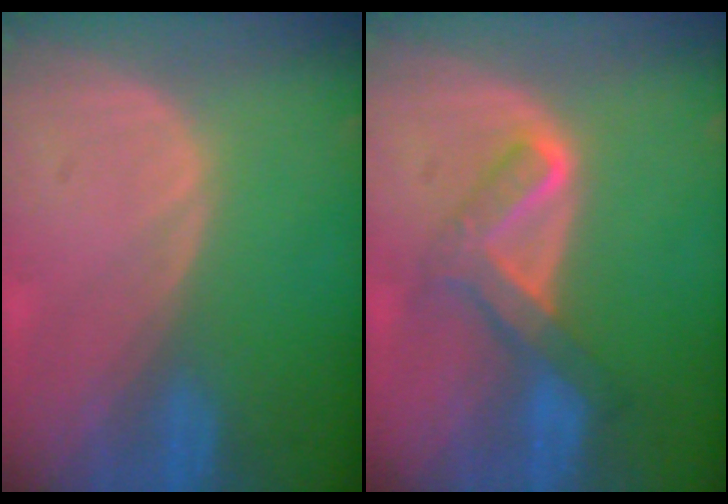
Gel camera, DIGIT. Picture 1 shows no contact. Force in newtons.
{"total": 5.7, "press": 5.6, "slide": 1.2}